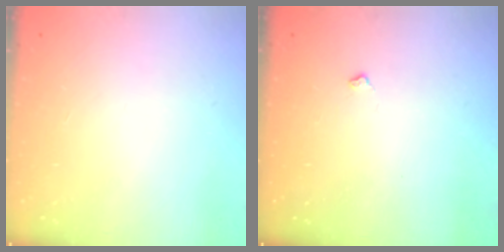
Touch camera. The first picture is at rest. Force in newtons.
{"total": 2.4, "press": 2.4, "slide": 0.5}